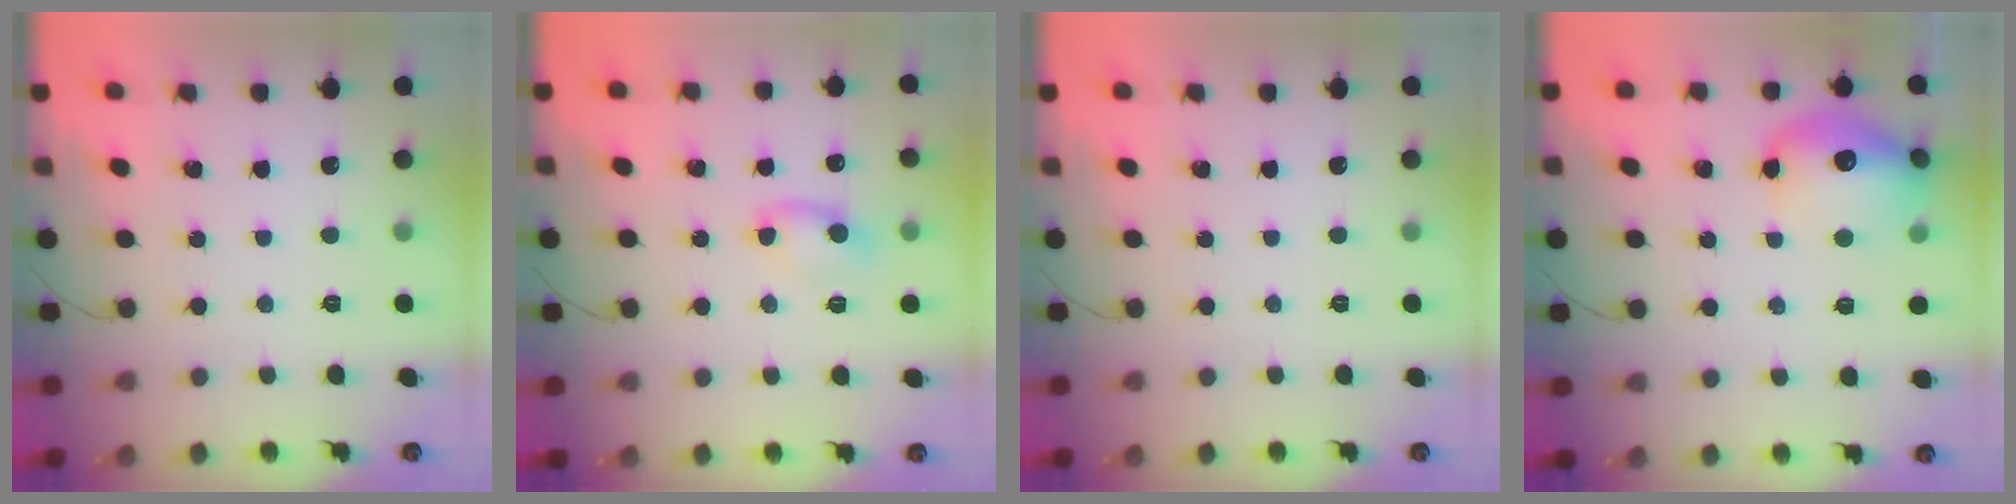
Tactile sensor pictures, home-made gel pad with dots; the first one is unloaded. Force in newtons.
{"total": 5.0, "press": 4.8, "slide": 1.4}
{"total": 0.0}
{"total": 14.4, "press": 14.2, "slide": 2.3}